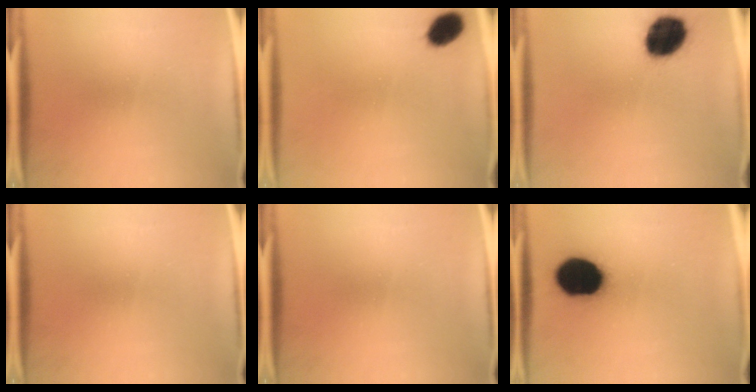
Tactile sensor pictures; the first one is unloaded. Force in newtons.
{"total": 5.9}
{"total": 13.4}
{"total": 0.0}
{"total": 0.0}
{"total": 19.3}